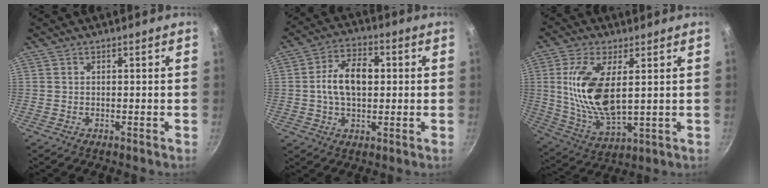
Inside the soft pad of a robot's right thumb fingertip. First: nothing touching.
{"total": 10.7, "force": [0.7, 6.6, 8.5], "torque": [-0.140, 0.017, 0.011]}
{"total": 15.3, "force": [2.5, 6.9, 13.4], "torque": [-0.271, -0.019, 0.061]}